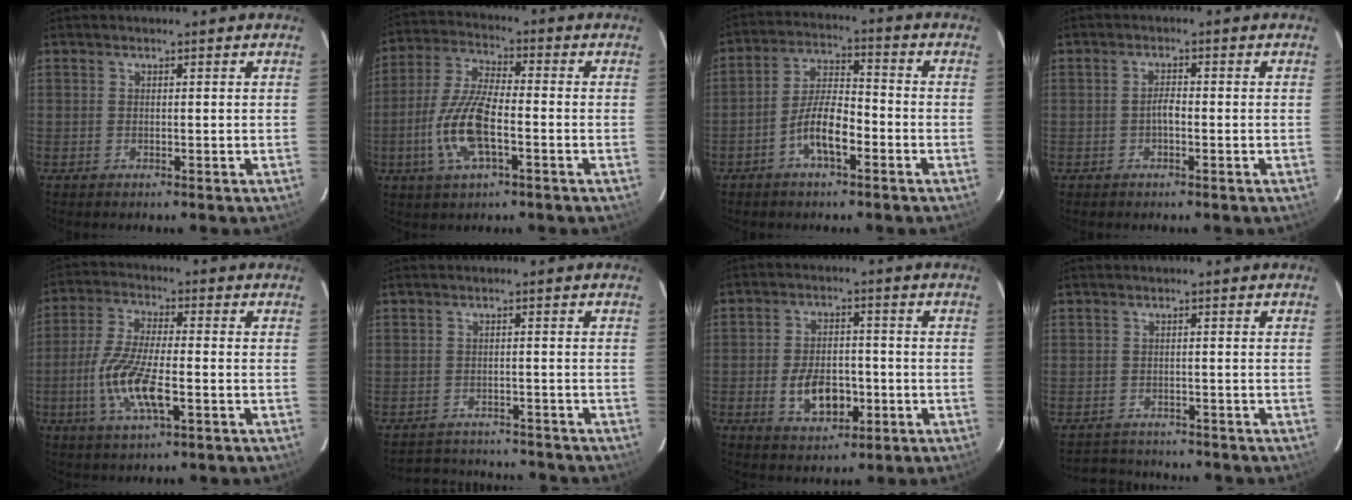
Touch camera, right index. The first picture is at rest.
{"total": 11.8, "force": [-3.7, 3.8, 10.6], "torque": [-0.227, 0.000, -0.076]}
{"total": 7.8, "force": [-3.8, 2.5, 6.3], "torque": [-0.133, 0.012, -0.069]}
{"total": 1.6, "force": [-0.6, 0.6, 1.4], "torque": [-0.027, 0.006, -0.013]}
{"total": 11.9, "force": [-3.5, 3.2, 10.9], "torque": [-0.229, -0.009, -0.068]}
{"total": 8.1, "force": [-7.4, 3.1, 1.2], "torque": [-0.031, 0.025, -0.100]}
{"total": 9.0, "force": [-2.7, 5.5, 6.6], "torque": [-0.133, 0.004, -0.033]}
{"total": 4.7, "force": [-4.3, 2.0, -0.1], "torque": [-0.008, 0.016, -0.071]}